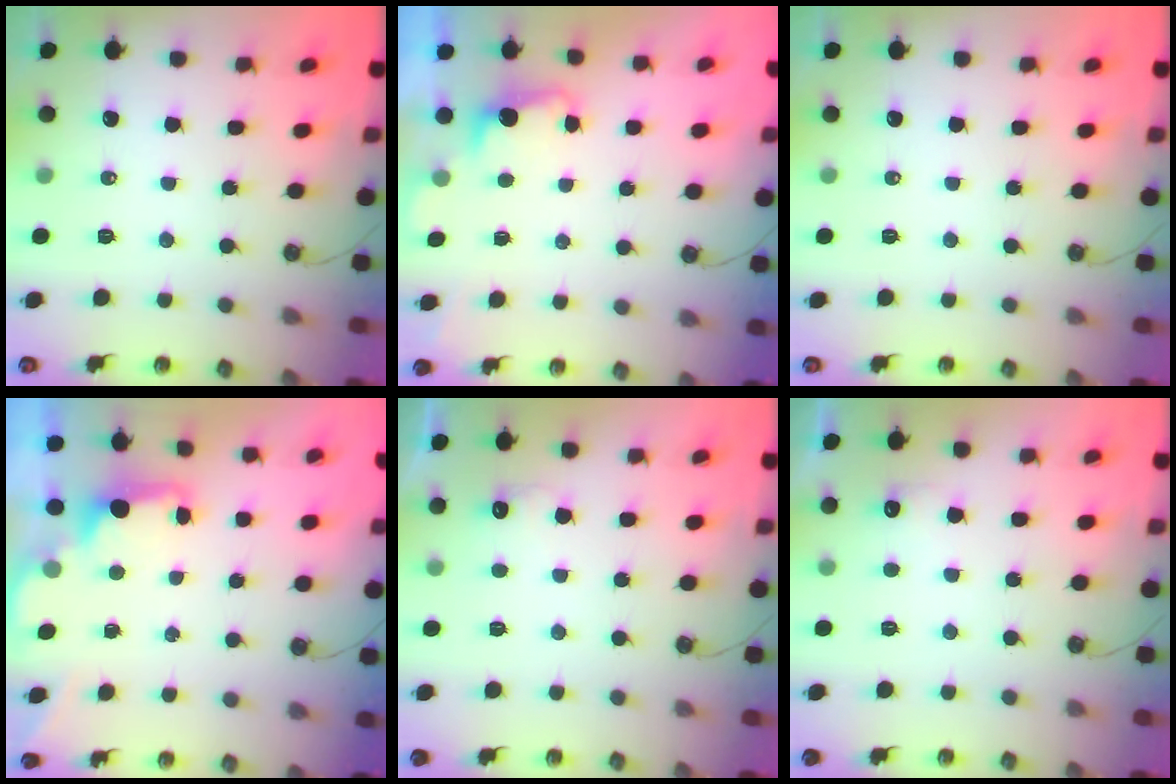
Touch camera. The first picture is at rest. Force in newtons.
{"total": 1.8, "press": 1.5, "slide": 0.9}
{"total": 0.0}
{"total": 1.5, "press": 1.4, "slide": 0.7}
{"total": 4.2, "press": 4.0, "slide": 1.1}
{"total": 5.8, "press": 5.7, "slide": 1.2}